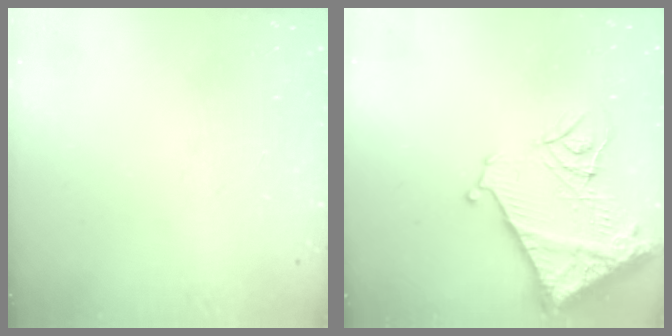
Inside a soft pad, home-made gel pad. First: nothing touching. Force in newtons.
{"total": 18.4, "press": 18.3, "slide": 2.2}